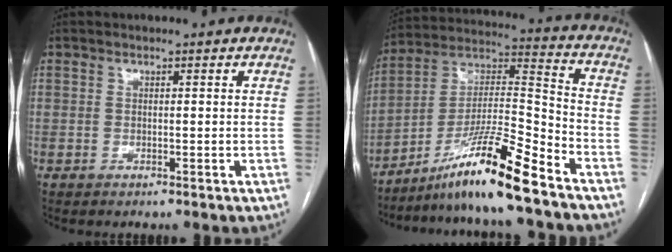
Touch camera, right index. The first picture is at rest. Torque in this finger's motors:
{"motor_torque": [0.97, -1.17, 0.91, 0.21]}